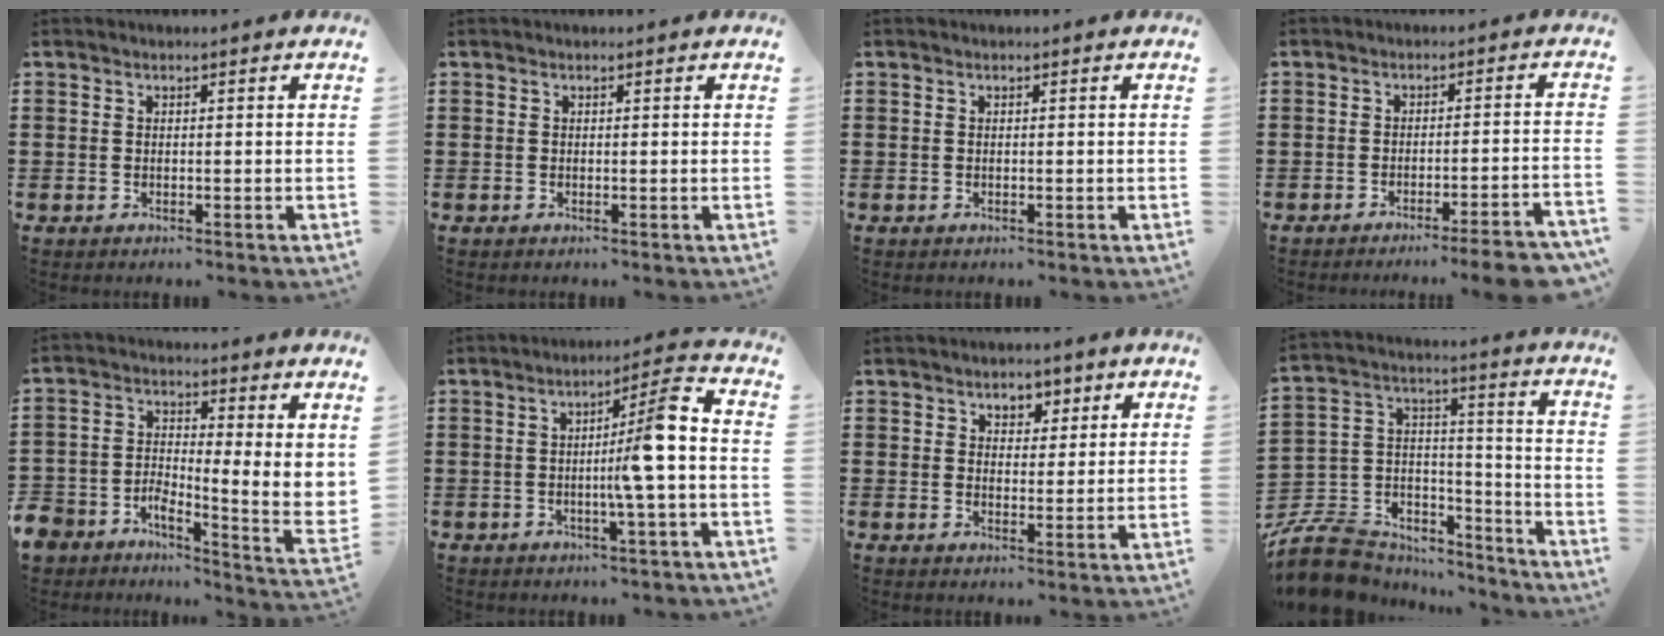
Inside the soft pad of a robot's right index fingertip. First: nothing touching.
{"total": 0.0}
{"total": 0.0}
{"total": 4.2, "force": [-3.5, -0.5, 2.2], "torque": [-0.036, -0.013, -0.067]}
{"total": 5.4, "force": [-1.3, 3.2, 4.2], "torque": [-0.088, -0.013, -0.027]}
{"total": 7.6, "force": [-1.4, -0.5, 7.4], "torque": [-0.114, -0.013, -0.032]}
{"total": 3.3, "force": [2.0, 2.4, 0.8], "torque": [-0.023, 0.010, 0.033]}
{"total": 8.9, "force": [-6.8, 5.5, 1.9], "torque": [-0.068, 0.007, -0.129]}